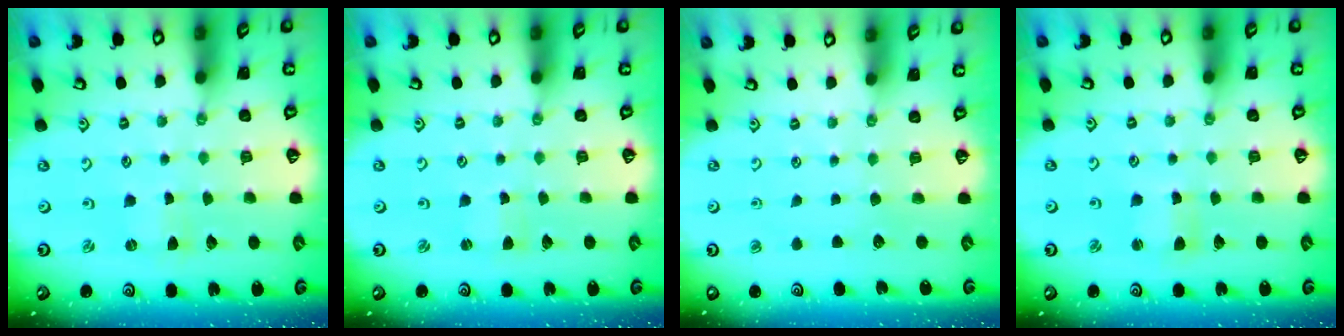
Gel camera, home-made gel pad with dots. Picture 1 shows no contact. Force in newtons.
{"total": 0.9, "press": 0.8, "slide": 0.1}
{"total": 0.0}
{"total": 2.9, "press": 2.9, "slide": 0.3}